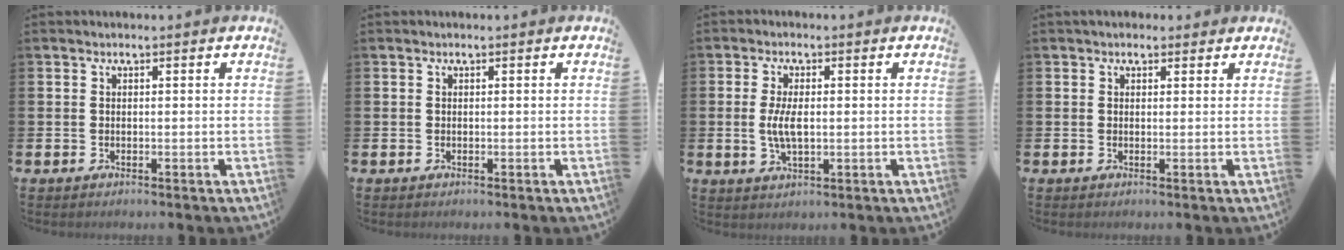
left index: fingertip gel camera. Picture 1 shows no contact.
{"total": 0.0}
{"total": 4.7, "force": [0.1, 1.9, 4.2], "torque": [-0.087, 0.002, -0.002]}
{"total": 1.3, "force": [1.0, 0.8, 0.3], "torque": [0.005, 0.005, 0.016]}